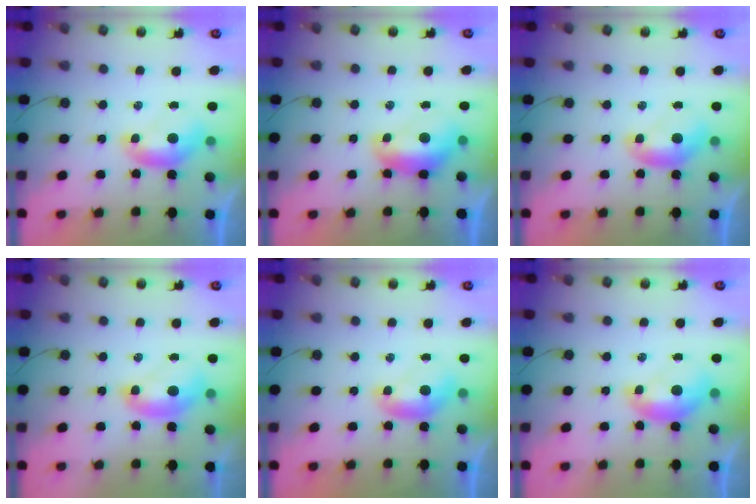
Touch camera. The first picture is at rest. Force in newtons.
{"total": 2.0, "press": 2.0, "slide": 0.6}
{"total": 0.0}
{"total": 2.0, "press": 1.9, "slide": 0.4}
{"total": 0.0}
{"total": 1.5, "press": 1.4, "slide": 0.4}